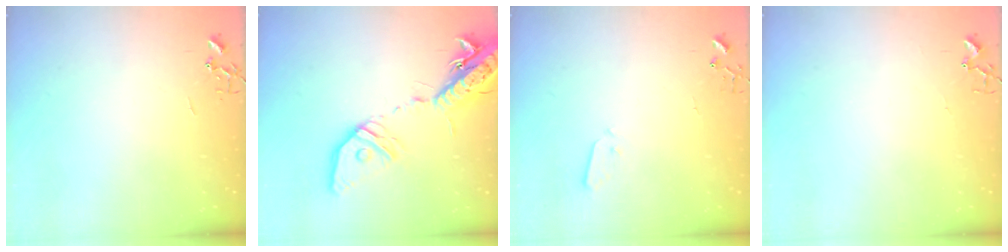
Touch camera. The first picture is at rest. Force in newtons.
{"total": 22.2, "press": 21.7, "slide": 4.7}
{"total": 2.2, "press": 2.2, "slide": 0.4}
{"total": 2.4, "press": 2.4, "slide": 0.3}